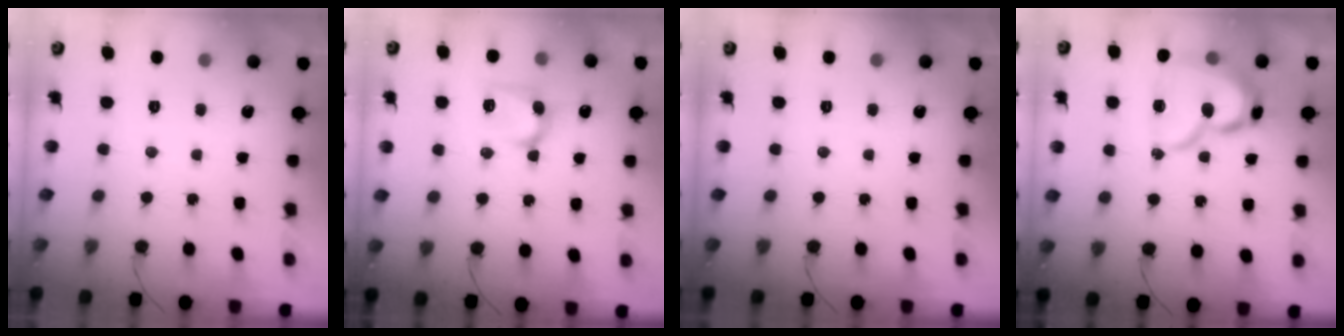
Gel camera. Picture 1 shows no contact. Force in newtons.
{"total": 8.0, "press": 8.0, "slide": 0.6}
{"total": 0.0}
{"total": 14.7, "press": 14.7, "slide": 0.9}